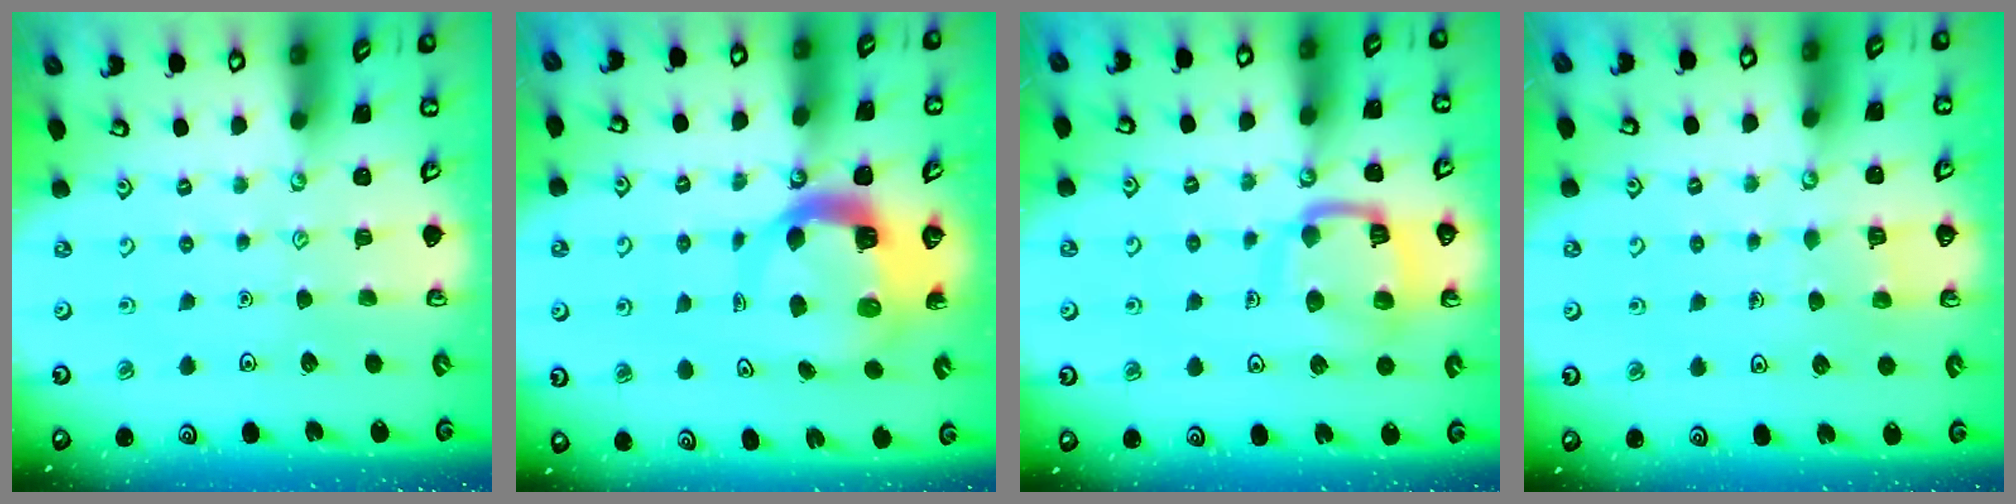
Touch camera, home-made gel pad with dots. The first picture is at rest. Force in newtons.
{"total": 8.4, "press": 8.3, "slide": 1.0}
{"total": 13.2, "press": 13.1, "slide": 1.5}
{"total": 3.8, "press": 3.8, "slide": 0.4}